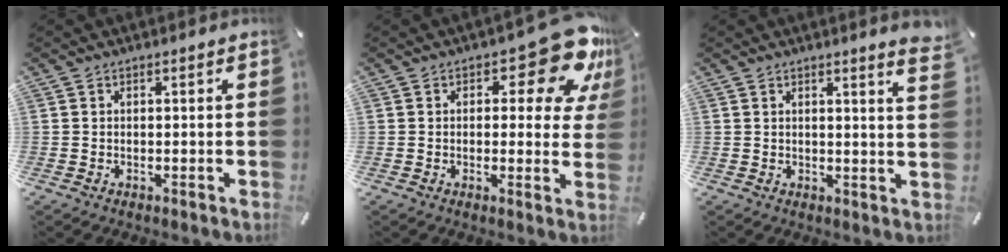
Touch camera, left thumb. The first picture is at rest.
{"total": 12.9, "force": [7.1, 5.7, 9.2], "torque": [-0.099, -0.048, 0.117]}
{"total": 4.1, "force": [2.9, 0.0, 2.9], "torque": [-0.045, -0.019, 0.047]}